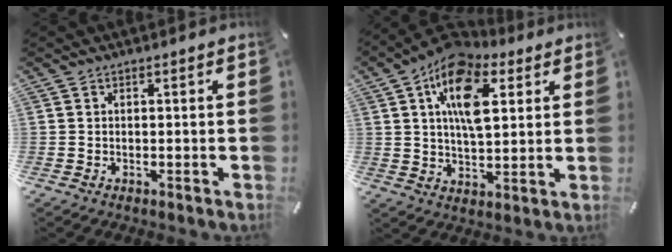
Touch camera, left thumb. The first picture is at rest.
{"total": 15.6, "force": [6.3, 8.7, 11.3], "torque": [-0.209, -0.010, 0.109]}